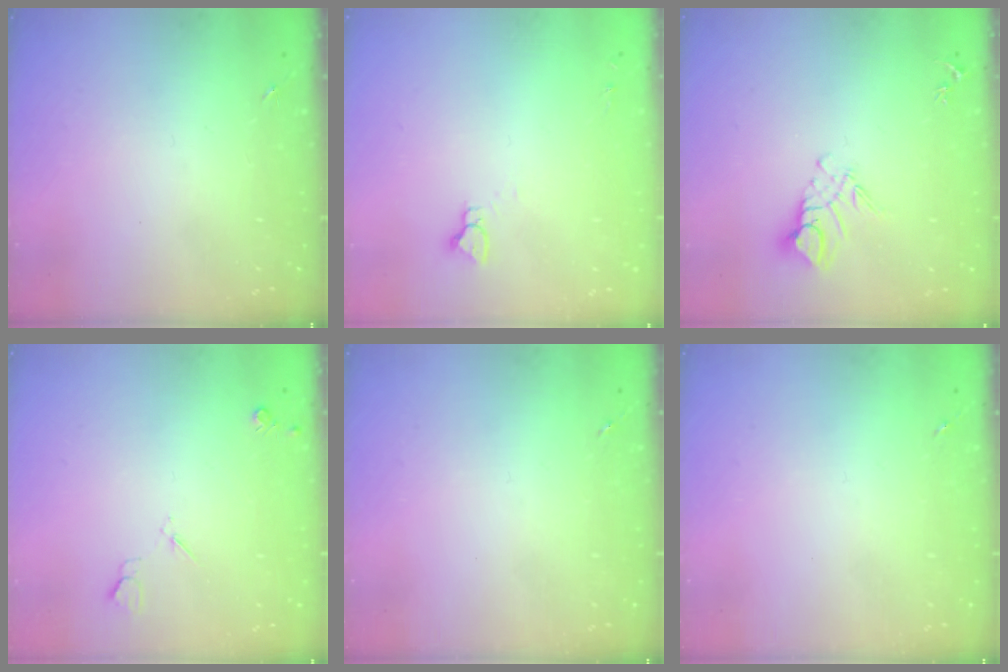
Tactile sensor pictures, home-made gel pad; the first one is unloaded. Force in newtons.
{"total": 2.9, "press": 2.9, "slide": 0.2}
{"total": 9.1, "press": 9.1, "slide": 0.9}
{"total": 4.1, "press": 4.0, "slide": 0.7}
{"total": 0.0}
{"total": 0.0}